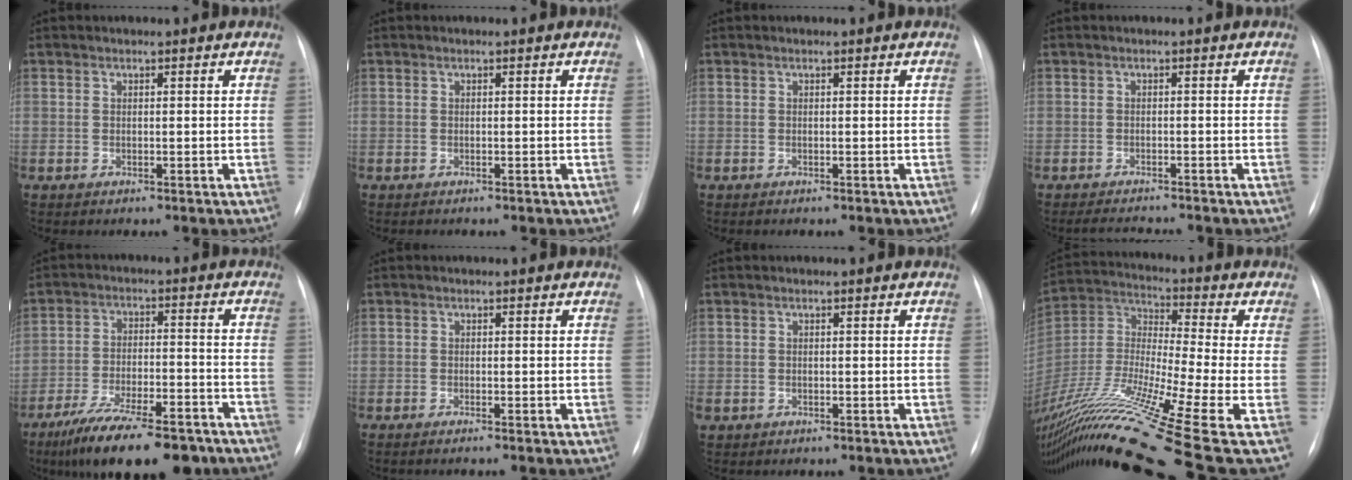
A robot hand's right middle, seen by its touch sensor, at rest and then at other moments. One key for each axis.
{"total": 0.0}
{"total": 0.0}
{"total": 3.1, "fx": -3.1, "fy": -0.1, "fz": 0.6, "tx": -0.014, "ty": -0.014, "tz": -0.048}
{"total": 17.1, "fx": -13.0, "fy": 4.5, "fz": 10.2, "tx": -0.148, "ty": -0.010, "tz": -0.206}
{"total": 1.2, "fx": -0.9, "fy": -0.3, "fz": 0.7, "tx": -0.009, "ty": 0.001, "tz": -0.015}
{"total": 0.6, "fx": -0.2, "fy": 0.5, "fz": 0.2, "tx": -0.005, "ty": 0.004, "tz": 0.001}
{"total": 24.7, "fx": -16.4, "fy": -0.6, "fz": 18.5, "tx": -0.374, "ty": -0.033, "tz": -0.304}